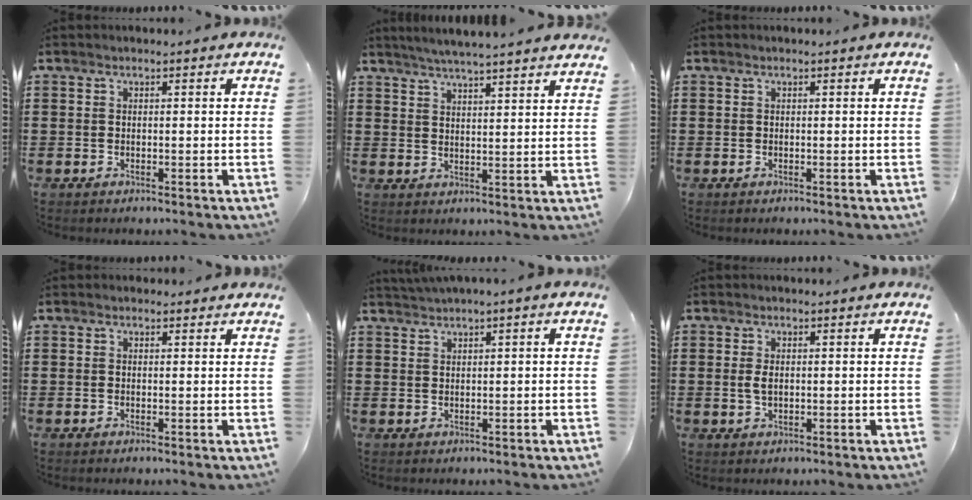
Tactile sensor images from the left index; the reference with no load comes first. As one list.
[{"total": 4.3, "force": [4.1, -0.7, 1.0], "torque": [-0.033, -0.016, 0.071]}, {"total": 0.0}, {"total": 0.6, "force": [0.3, 0.4, 0.2], "torque": [-0.005, 0.004, 0.006]}, {"total": 1.1, "force": [0.8, -0.2, 0.7], "torque": [-0.013, -0.002, 0.017]}, {"total": 2.8, "force": [0.3, 1.5, 2.4], "torque": [-0.064, -0.001, 0.000]}]